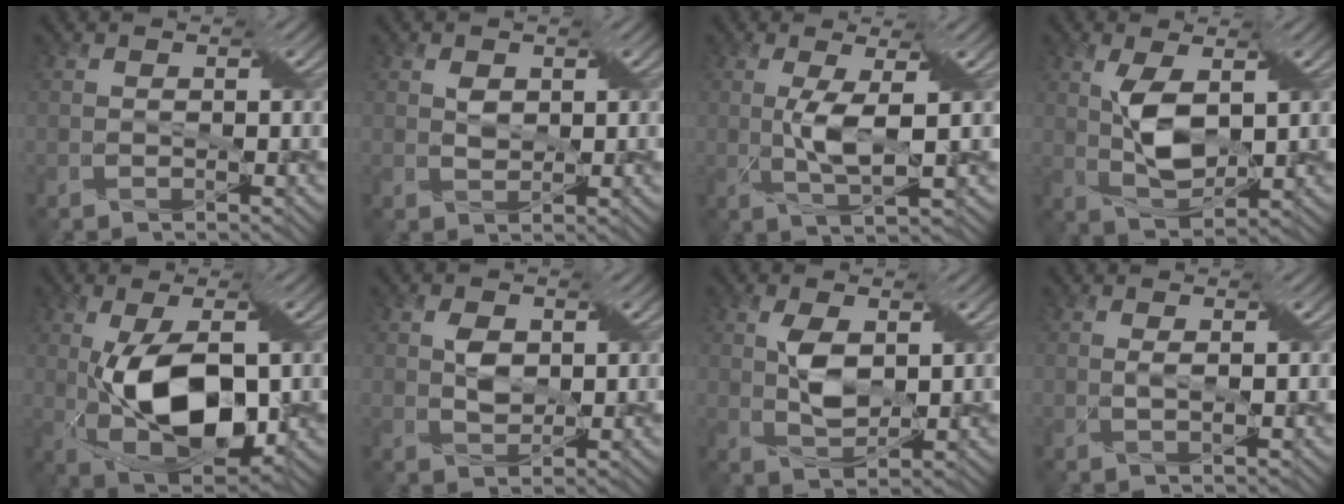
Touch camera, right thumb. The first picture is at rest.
{"total": 1.6, "force": [0.7, 1.1, 1.0], "torque": [-0.022, -0.002, 0.014]}
{"total": 5.2, "force": [0.2, 1.1, 5.1], "torque": [-0.110, 0.001, 0.005]}
{"total": 6.5, "force": [1.2, 3.1, 5.6], "torque": [-0.123, 0.000, 0.026]}
{"total": 12.4, "force": [-1.0, 6.1, 10.8], "torque": [-0.201, 0.000, -0.011]}
{"total": 2.9, "force": [0.8, 1.9, 2.0], "torque": [-0.043, 0.000, 0.015]}
{"total": 4.5, "force": [1.1, 2.3, 3.7], "torque": [-0.083, 0.001, 0.024]}
{"total": 1.1, "force": [0.3, 0.1, 1.1], "torque": [-0.026, 0.005, 0.003]}